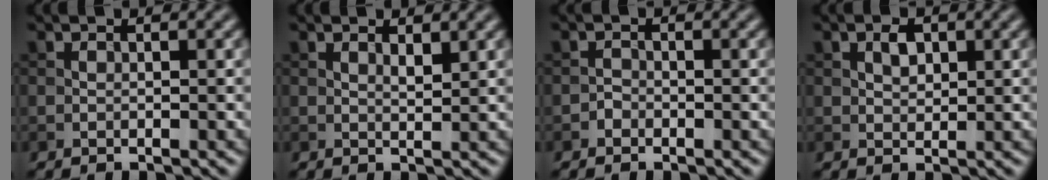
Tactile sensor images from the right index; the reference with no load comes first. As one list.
[{"total": 1.0, "force": [0.8, 0.1, 0.7], "torque": [-0.014, -0.002, 0.014]}, {"total": 0.7, "force": [-0.5, 0.5, 0.1], "torque": [0.001, 0.001, -0.010]}, {"total": 1.7, "force": [0.6, 1.1, 1.2], "torque": [-0.020, 0.001, 0.010]}]